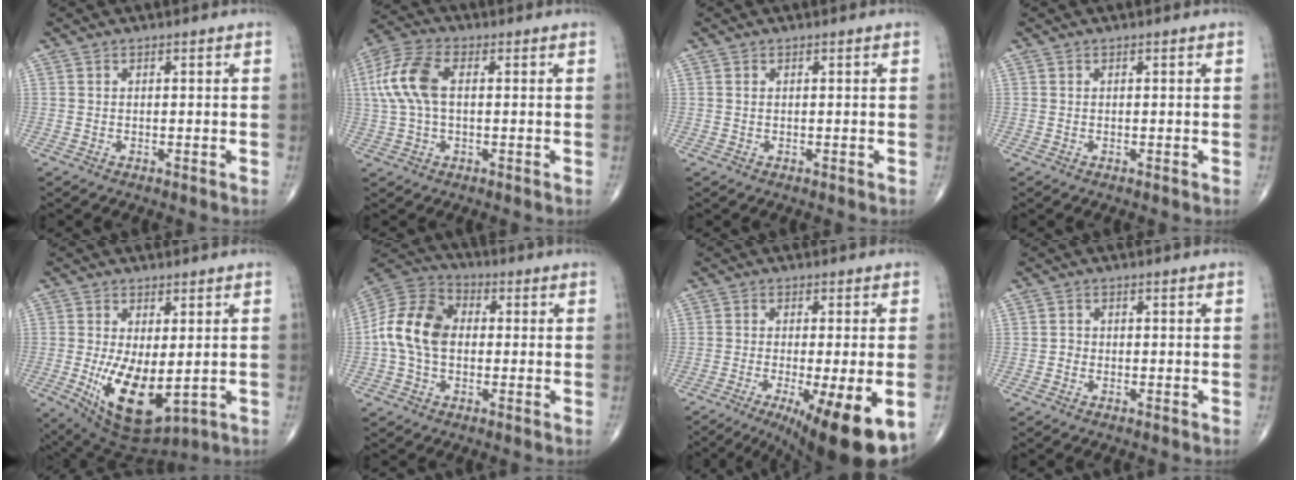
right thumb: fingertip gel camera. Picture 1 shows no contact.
{"total": 10.5, "force": [1.3, 5.5, 8.8], "torque": [-0.208, 0.024, 0.023]}
{"total": 0.0}
{"total": 0.0}
{"total": 12.7, "force": [-1.9, 5.8, 11.2], "torque": [-0.191, -0.027, -0.010]}
{"total": 12.6, "force": [-0.2, 8.8, 9.0], "torque": [-0.169, 0.033, -0.014]}
{"total": 16.1, "force": [-7.3, 3.2, 13.9], "torque": [-0.171, -0.018, -0.104]}
{"total": 0.9, "force": [-0.4, 0.8, 0.3], "torque": [0.001, 0.004, -0.012]}